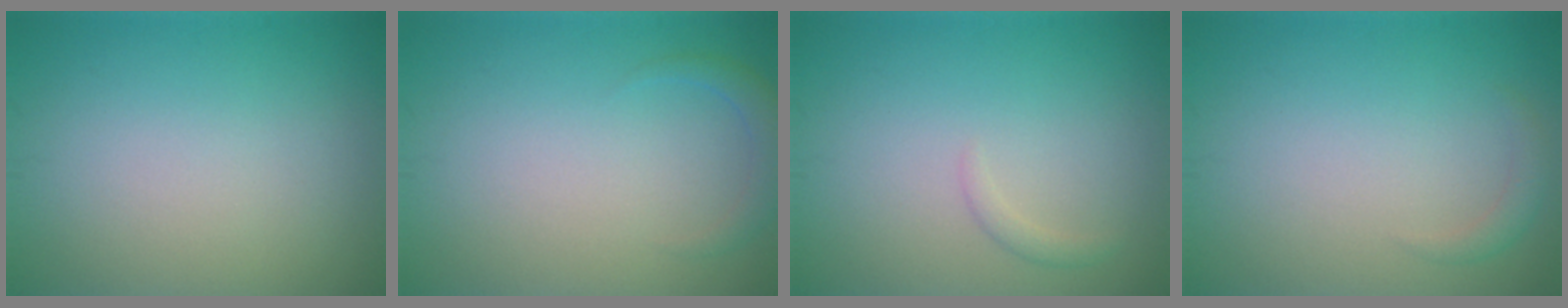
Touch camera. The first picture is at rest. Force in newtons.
{"total": 1.5, "press": 1.5, "slide": 0.2}
{"total": 0.8, "press": 0.8, "slide": 0.0}
{"total": 1.2, "press": 1.2, "slide": 0.2}